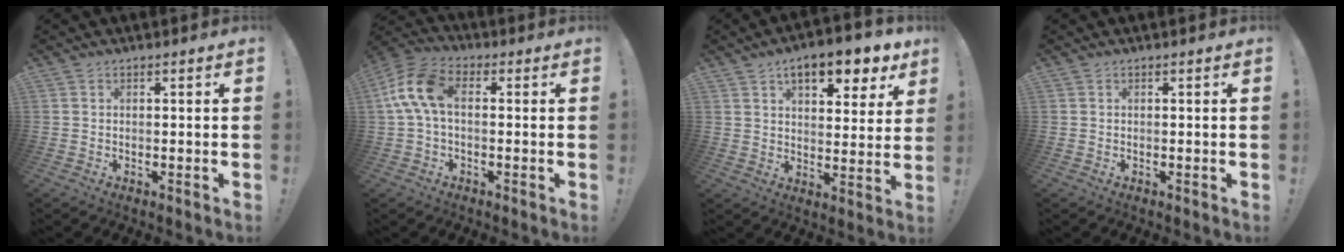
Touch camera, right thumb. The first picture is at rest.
{"total": 10.8, "force": [0.7, 6.0, 9.0], "torque": [-0.187, 0.014, 0.019]}
{"total": 11.2, "force": [6.9, 4.4, 7.6], "torque": [-0.106, -0.036, 0.116]}
{"total": 0.0}